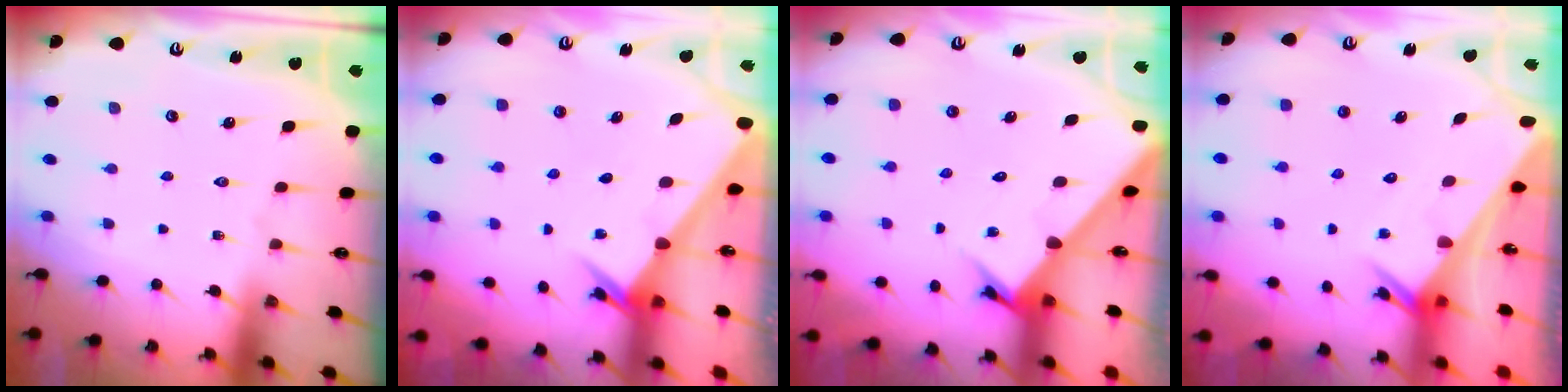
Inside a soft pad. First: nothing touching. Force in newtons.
{"total": 2.1, "press": 2.1, "slide": 0.3}
{"total": 3.1, "press": 3.1, "slide": 0.3}
{"total": 2.6, "press": 2.6, "slide": 0.1}